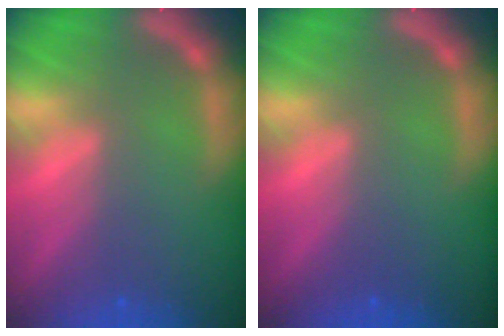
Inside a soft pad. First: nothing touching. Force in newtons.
{"total": 0.0}